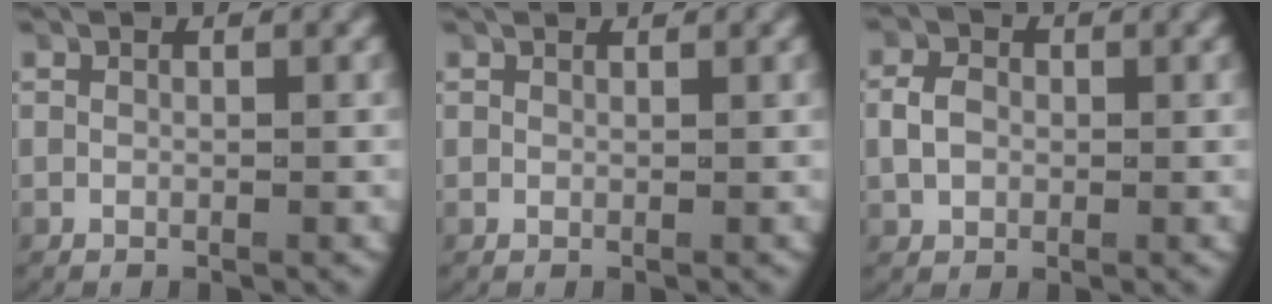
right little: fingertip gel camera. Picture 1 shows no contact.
{"total": 0.6, "force": [0.6, -0.1, -0.1], "torque": [0.006, 0.001, 0.011]}
{"total": 2.4, "force": [0.0, 2.0, 1.3], "torque": [-0.033, 0.002, 0.001]}